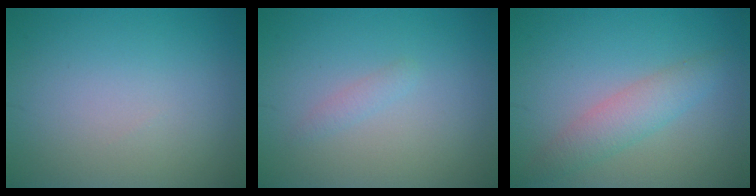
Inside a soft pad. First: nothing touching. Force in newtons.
{"total": 0.9, "press": 0.9, "slide": 0.0}
{"total": 2.9, "press": 2.9, "slide": 0.1}